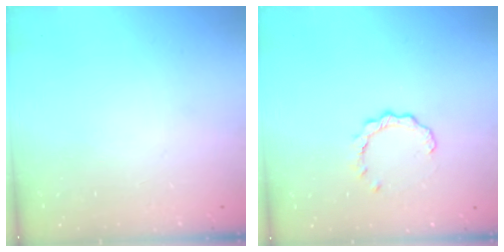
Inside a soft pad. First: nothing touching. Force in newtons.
{"total": 2.6, "press": 2.6, "slide": 0.2}